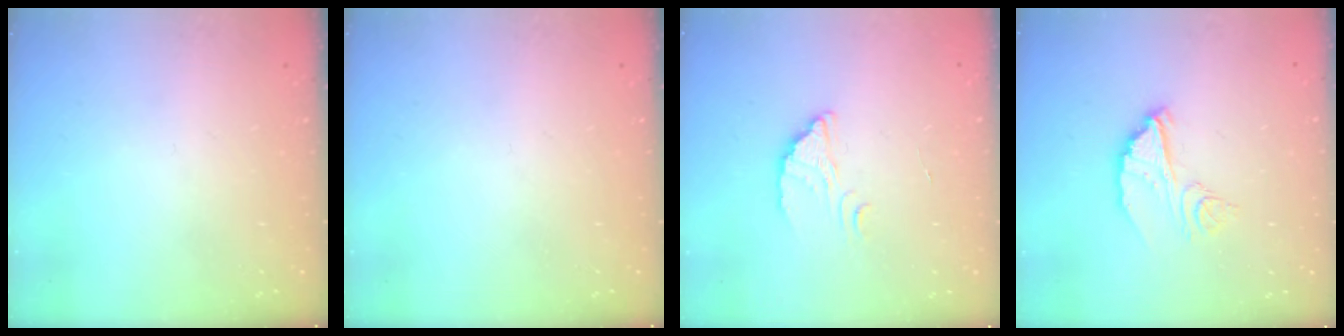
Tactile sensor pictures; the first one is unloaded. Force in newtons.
{"total": 0.0}
{"total": 2.4, "press": 2.4, "slide": 0.1}
{"total": 9.8, "press": 9.8, "slide": 0.8}